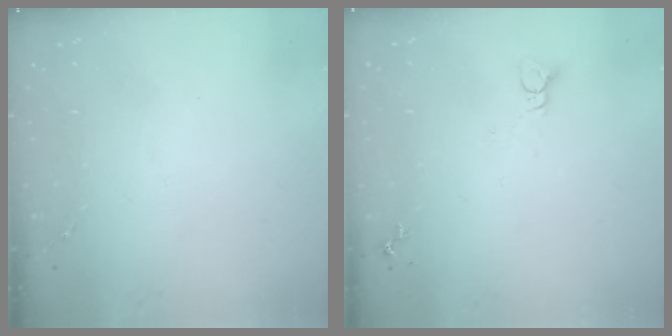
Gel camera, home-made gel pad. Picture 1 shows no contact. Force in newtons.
{"total": 2.8, "press": 2.8, "slide": 0.1}